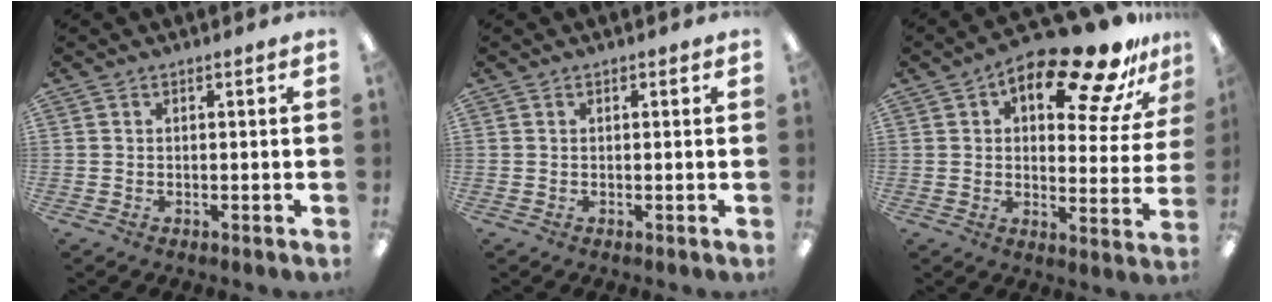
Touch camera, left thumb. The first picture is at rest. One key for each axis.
{"total": 0.0}
{"total": 18.1, "fx": 11.9, "fy": 6.8, "fz": 11.7, "tx": -0.162, "ty": -0.079, "tz": 0.189}